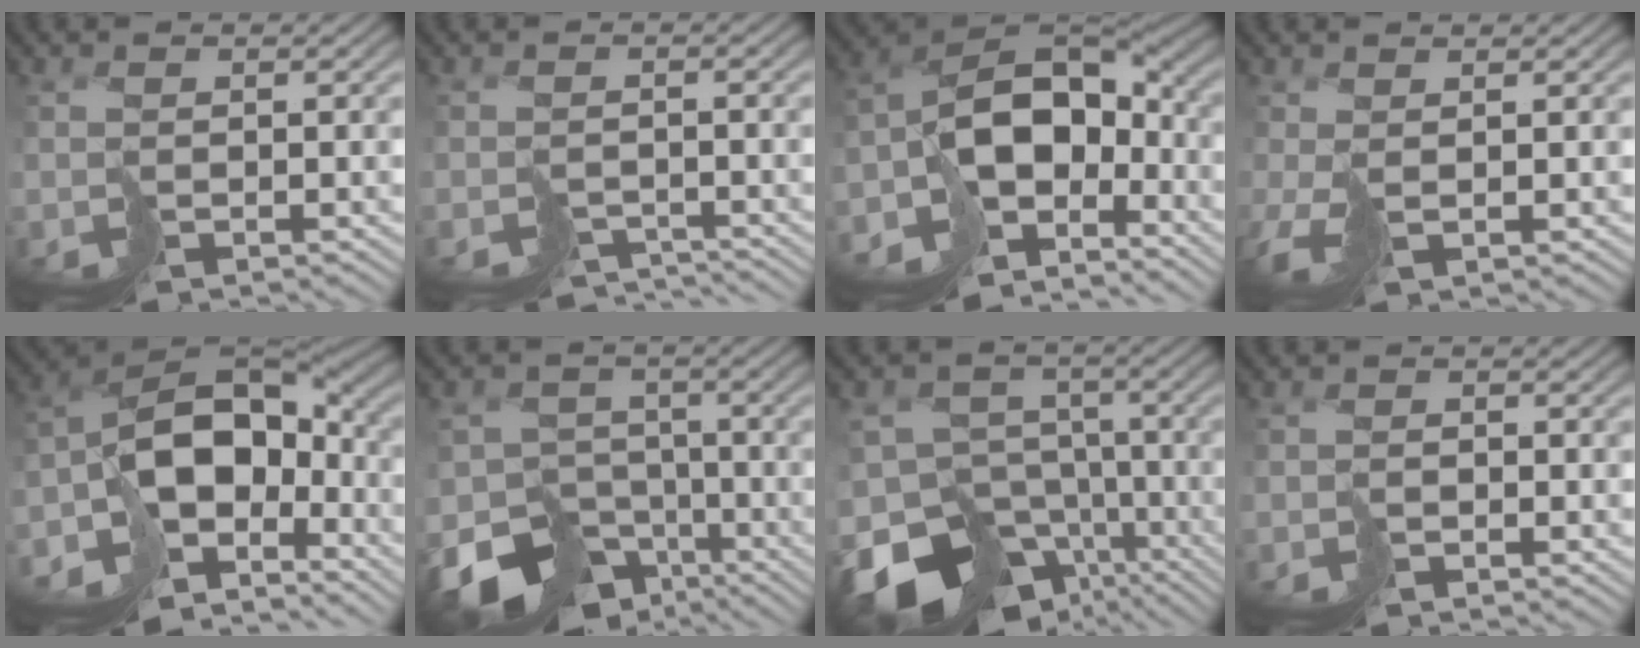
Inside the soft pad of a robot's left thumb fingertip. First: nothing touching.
{"total": 3.7, "force": [-3.5, 1.1, 0.6], "torque": [0.001, -0.009, -0.049]}
{"total": 12.4, "force": [-5.4, 8.0, 7.9], "torque": [-0.126, -0.017, -0.095]}
{"total": 1.8, "force": [0.2, 0.4, 1.8], "torque": [-0.046, 0.009, 0.004]}
{"total": 13.6, "force": [-5.3, 8.9, 8.8], "torque": [-0.155, -0.019, -0.087]}
{"total": 11.8, "force": [-8.3, 6.9, 4.7], "torque": [-0.093, -0.023, -0.130]}
{"total": 14.9, "force": [-10.1, 8.6, 6.8], "torque": [-0.132, -0.026, -0.139]}
{"total": 1.0, "force": [-0.9, 0.3, -0.3], "torque": [0.014, 0.006, -0.020]}